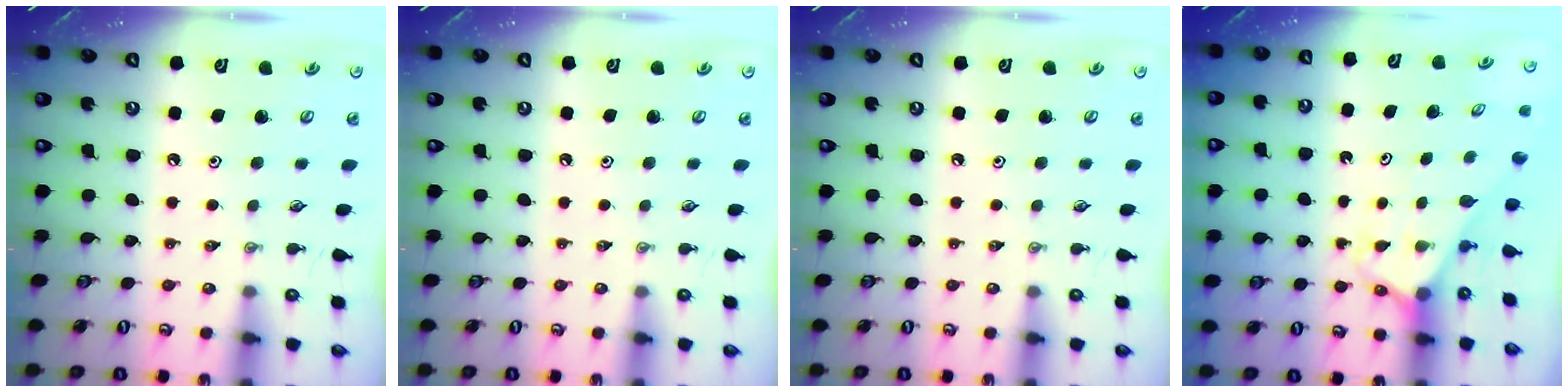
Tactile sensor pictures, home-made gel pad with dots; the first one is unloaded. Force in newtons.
{"total": 0.0}
{"total": 0.0}
{"total": 2.5, "press": 2.5, "slide": 0.2}